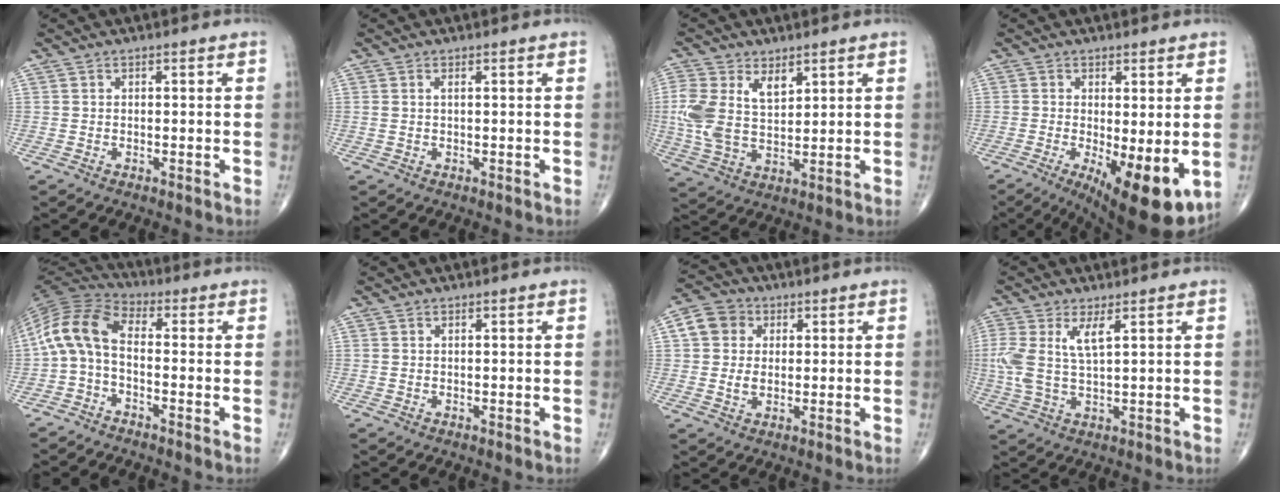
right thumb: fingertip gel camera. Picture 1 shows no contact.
{"total": 0.8, "force": [0.2, 0.1, 0.8], "torque": [-0.027, 0.007, 0.007]}
{"total": 10.5, "force": [3.5, 6.1, 7.8], "torque": [-0.162, -0.006, 0.076]}
{"total": 12.6, "force": [-3.1, 4.1, 11.5], "torque": [-0.164, -0.027, -0.033]}
{"total": 10.3, "force": [-1.3, 5.5, 8.6], "torque": [-0.171, 0.034, -0.041]}
{"total": 0.0}
{"total": 7.7, "force": [1.9, 6.4, 3.9], "torque": [-0.051, -0.001, 0.026]}
{"total": 7.3, "force": [2.3, 2.3, 6.6], "torque": [-0.162, -0.004, 0.052]}